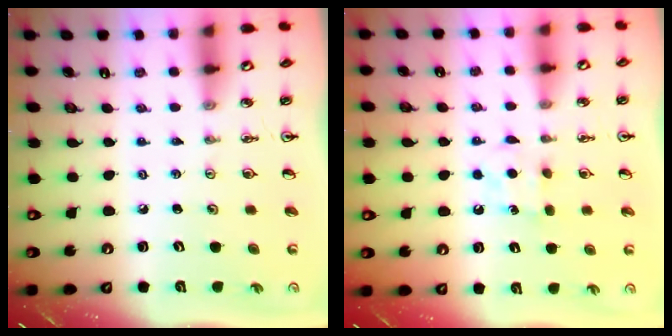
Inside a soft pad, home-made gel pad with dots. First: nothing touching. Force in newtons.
{"total": 7.1, "press": 7.0, "slide": 0.8}